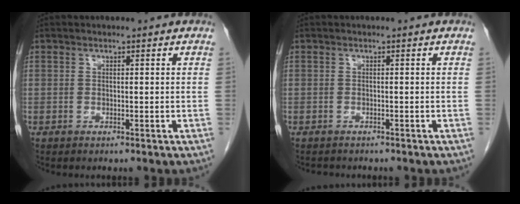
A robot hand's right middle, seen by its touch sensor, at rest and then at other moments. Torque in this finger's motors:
{"motor_torque": [0.00, -0.01, 0.00, 0.00]}